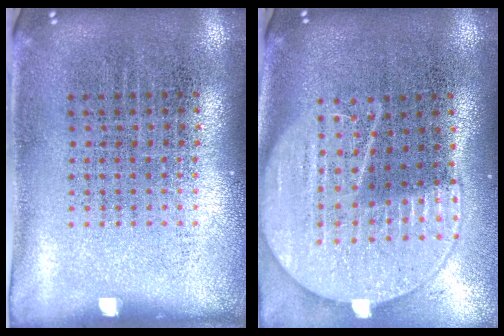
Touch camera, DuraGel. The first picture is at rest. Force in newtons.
{"total": 2.0, "press": 1.8, "slide": 0.9}